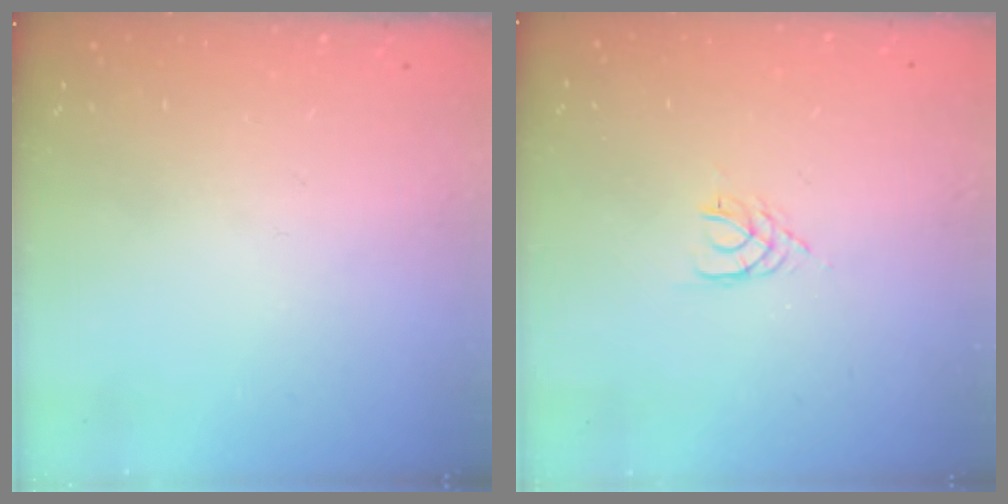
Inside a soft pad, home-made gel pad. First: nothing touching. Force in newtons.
{"total": 2.0, "press": 1.9, "slide": 0.3}